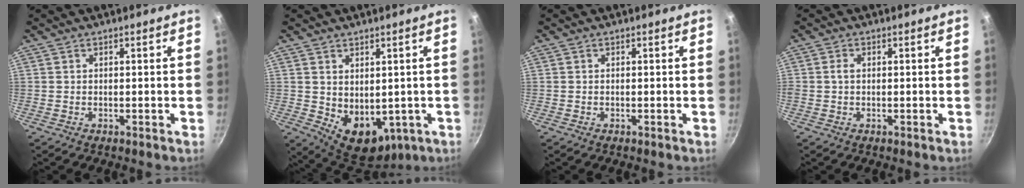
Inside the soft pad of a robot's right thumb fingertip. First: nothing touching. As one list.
[{"total": 10.4, "force": [-0.4, 7.2, 7.5], "torque": [-0.083, -0.020, 0.021]}, {"total": 0.0}, {"total": 1.4, "force": [0.1, 1.0, 1.0], "torque": [-0.017, 0.006, 0.000]}]